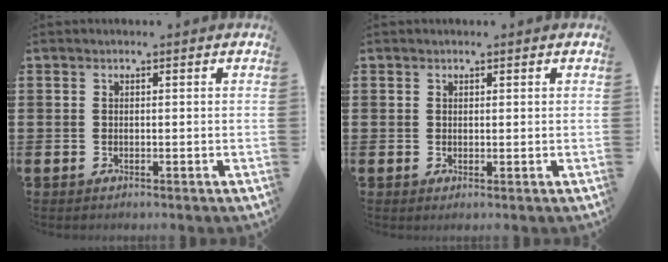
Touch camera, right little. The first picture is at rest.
{"total": 0.0}